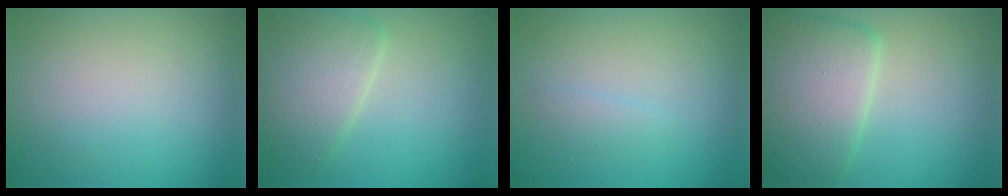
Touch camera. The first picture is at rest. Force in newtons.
{"total": 4.6, "press": 4.6, "slide": 0.2}
{"total": 0.9, "press": 0.9, "slide": 0.1}
{"total": 6.2, "press": 6.2, "slide": 0.2}